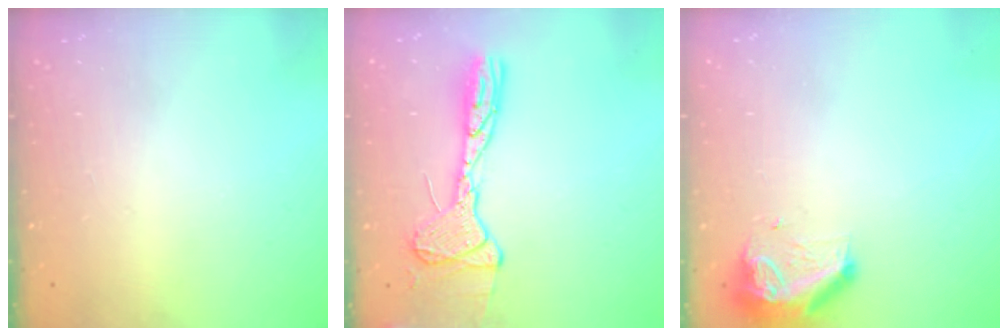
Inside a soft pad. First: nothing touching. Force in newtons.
{"total": 14.3, "press": 14.3, "slide": 0.8}
{"total": 8.8, "press": 8.6, "slide": 1.7}